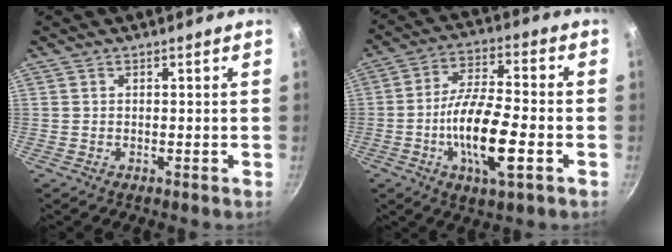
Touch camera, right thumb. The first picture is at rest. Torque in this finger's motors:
{"motor_torque": [2.76, 2.25, 1.71, -0.08, 0.15]}